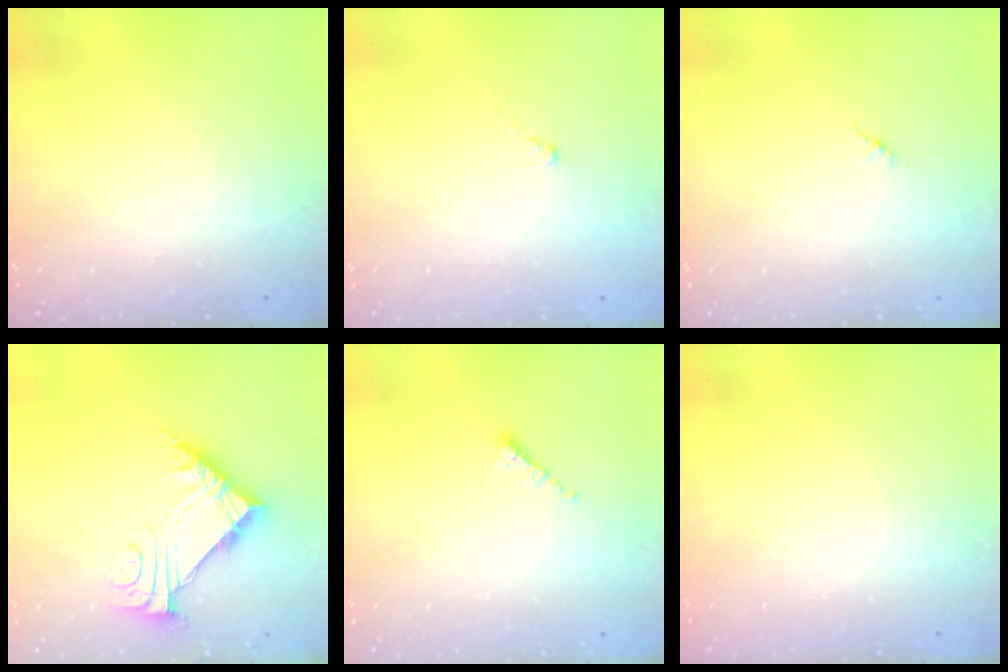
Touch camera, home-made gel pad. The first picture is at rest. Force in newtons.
{"total": 0.0}
{"total": 1.4, "press": 1.4, "slide": 0.4}
{"total": 8.0, "press": 8.0, "slide": 0.8}
{"total": 1.4, "press": 1.3, "slide": 0.5}
{"total": 0.0}